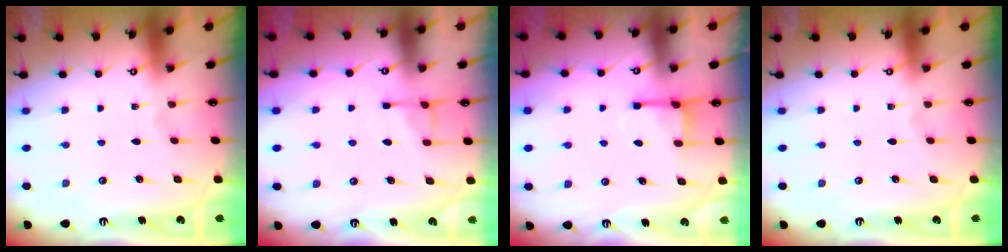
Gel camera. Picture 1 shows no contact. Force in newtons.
{"total": 4.5, "press": 4.4, "slide": 0.8}
{"total": 3.6, "press": 3.6, "slide": 0.4}
{"total": 0.0}